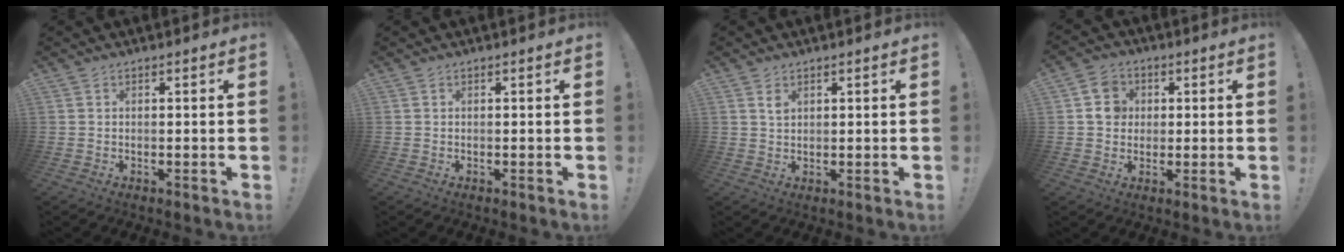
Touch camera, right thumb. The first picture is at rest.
{"total": 0.0}
{"total": 1.8, "force": [1.1, 1.0, 1.0], "torque": [-0.010, -0.007, 0.018]}
{"total": 7.7, "force": [1.6, 6.9, 3.2], "torque": [-0.048, 0.009, 0.034]}